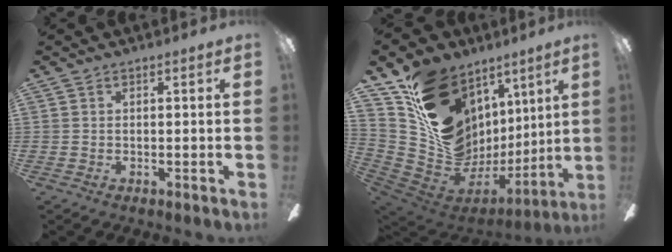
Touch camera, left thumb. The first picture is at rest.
{"total": 22.3, "force": [9.0, 16.8, 11.6], "torque": [-0.191, -0.059, 0.206]}